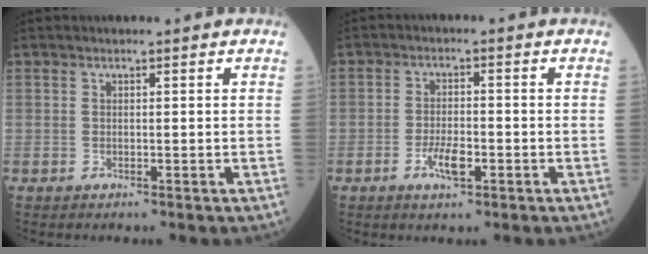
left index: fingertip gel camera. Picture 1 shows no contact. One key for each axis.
{"total": 3.8, "fx": -1.7, "fy": 1.1, "fz": 3.3, "tx": -0.061, "ty": 0.001, "tz": -0.030}